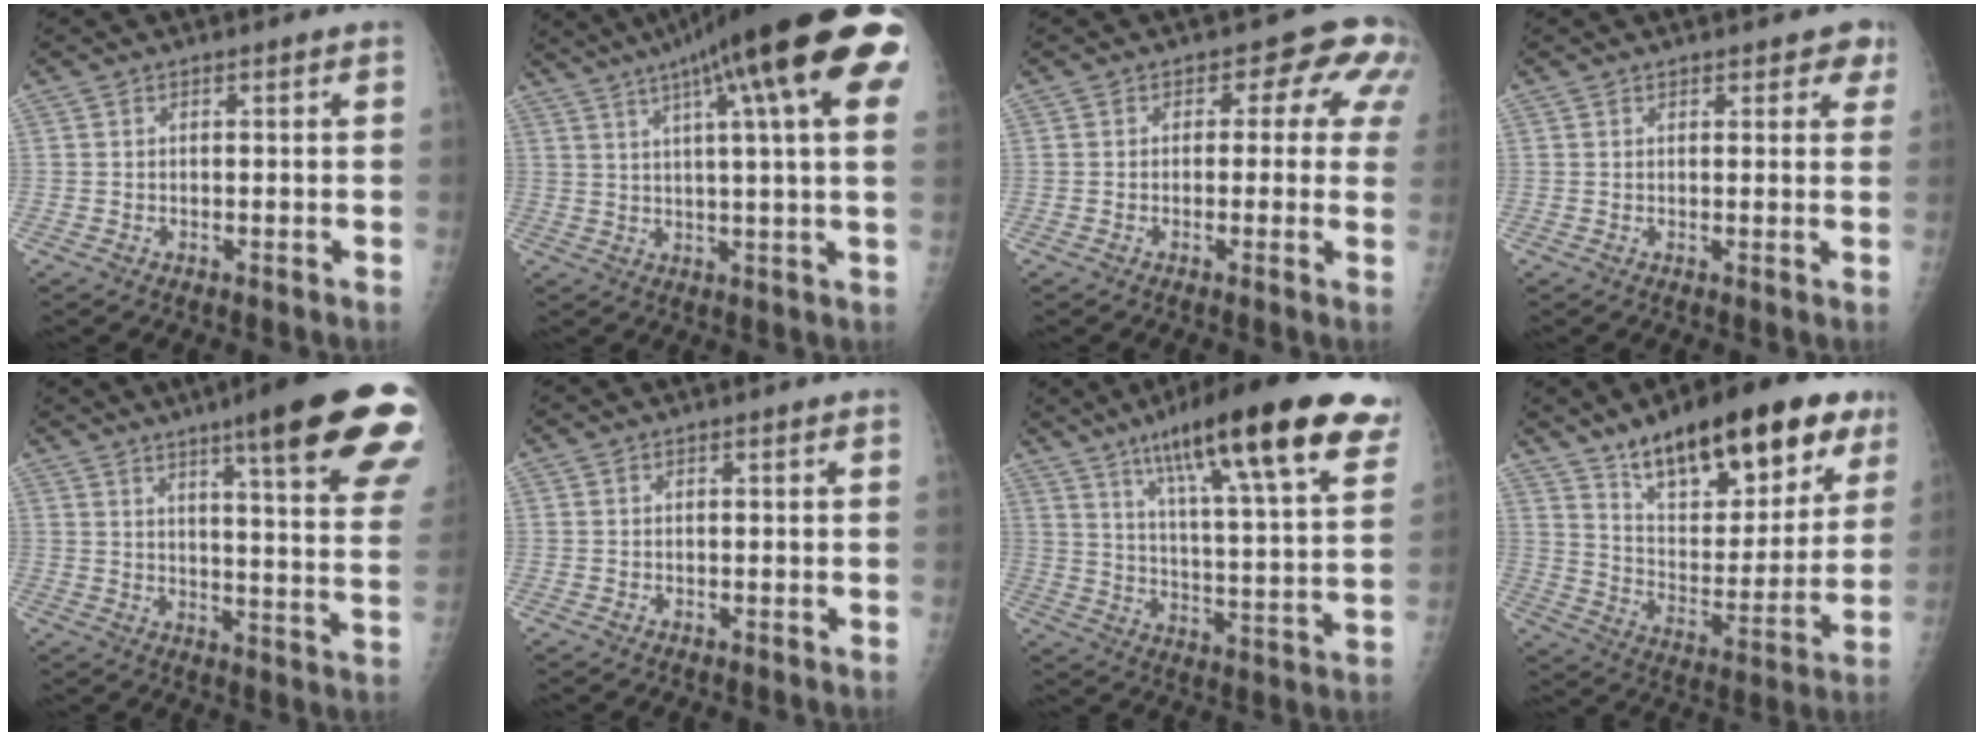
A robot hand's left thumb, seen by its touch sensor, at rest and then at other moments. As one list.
[{"total": 24.4, "force": [11.2, 3.8, 21.4], "torque": [-0.288, 0.015, 0.148]}, {"total": 7.4, "force": [2.0, 4.7, 5.3], "torque": [-0.008, 0.006, 0.007]}, {"total": 3.6, "force": [2.5, 1.8, 1.8], "torque": [0.011, -0.008, 0.027]}, {"total": 24.5, "force": [15.2, 2.9, 19.0], "torque": [-0.218, -0.061, 0.193]}, {"total": 0.0}, {"total": 27.5, "force": [16.2, 4.7, 21.7], "torque": [-0.312, -0.035, 0.242]}, {"total": 25.9, "force": [16.0, 10.1, 17.7], "torque": [-0.222, -0.048, 0.252]}]